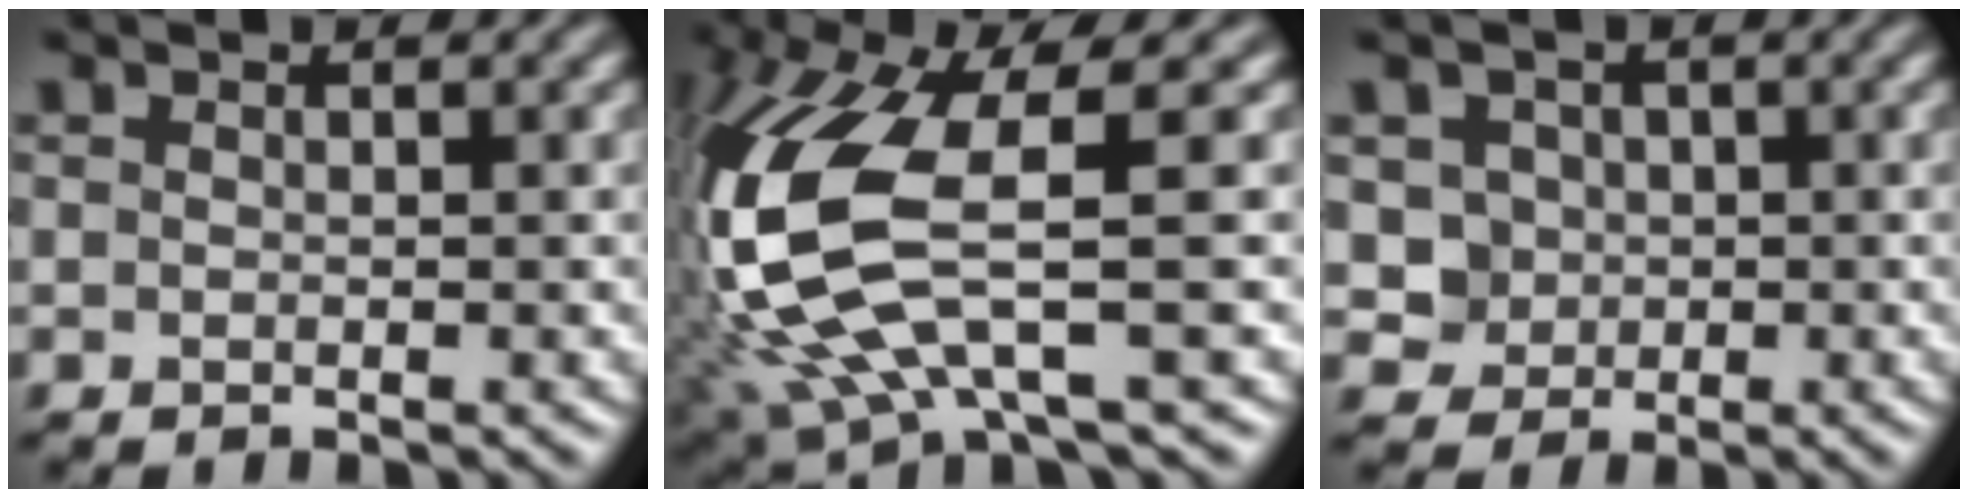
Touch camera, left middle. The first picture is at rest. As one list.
[{"total": 11.8, "force": [-0.3, 4.3, 11.0], "torque": [-0.265, -0.018, -0.004]}, {"total": 3.4, "force": [0.4, 3.2, 1.2], "torque": [-0.017, 0.007, 0.002]}]